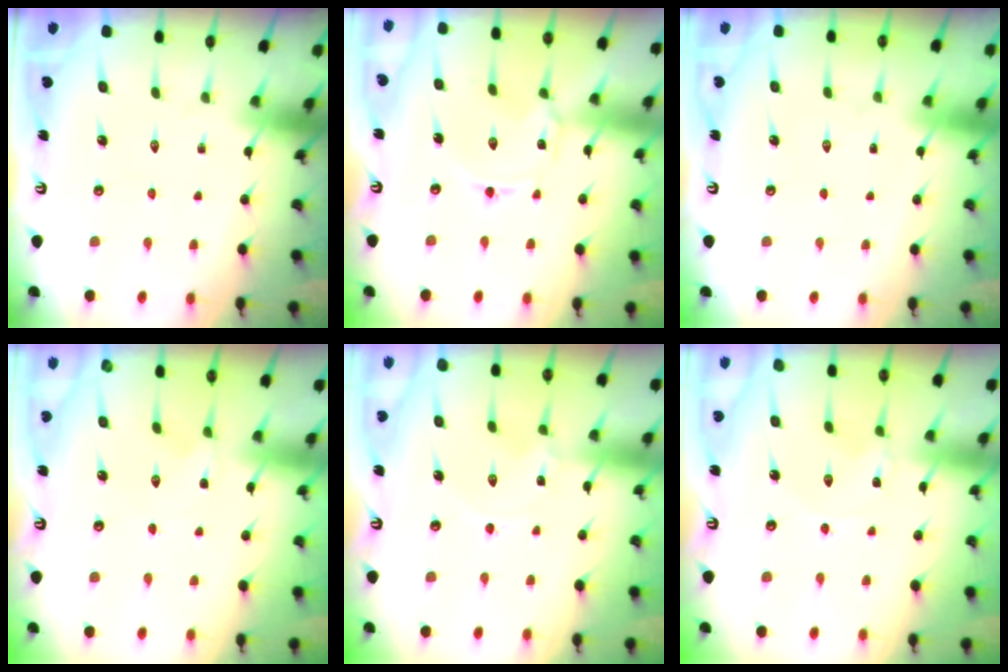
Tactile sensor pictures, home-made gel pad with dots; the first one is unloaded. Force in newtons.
{"total": 1.8, "press": 1.7, "slide": 0.1}
{"total": 1.6, "press": 1.6, "slide": 0.1}
{"total": 0.6, "press": 0.5, "slide": 0.3}
{"total": 0.0}
{"total": 0.0}